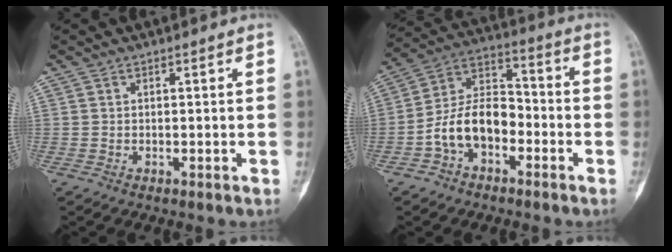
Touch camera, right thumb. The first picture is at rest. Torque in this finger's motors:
{"motor_torque": [0.72, 0.63, 0.98, -0.89, 0.09]}